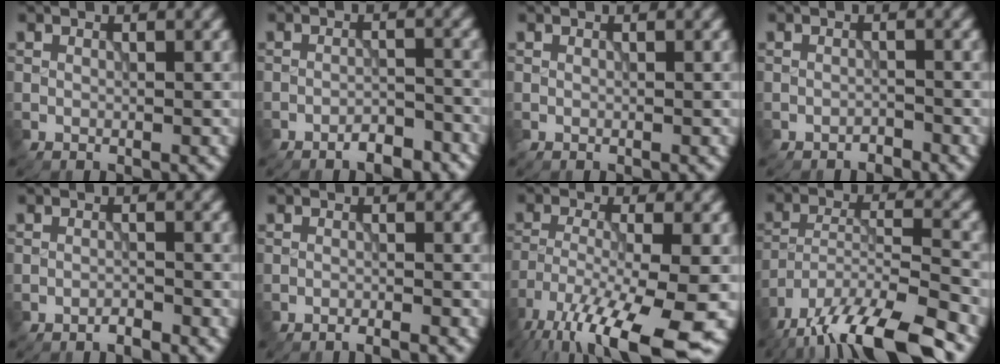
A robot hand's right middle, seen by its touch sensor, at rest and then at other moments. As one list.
[{"total": 2.9, "force": [-2.3, 0.8, 1.7], "torque": [-0.021, 0.007, -0.037]}, {"total": 0.0}, {"total": 0.9, "force": [-0.9, 0.1, 0.2], "torque": [0.000, 0.002, -0.017]}, {"total": 1.0, "force": [-0.9, 0.1, 0.4], "torque": [-0.005, 0.002, -0.019]}, {"total": 1.5, "force": [-1.3, 0.1, 0.7], "torque": [-0.002, -0.002, -0.029]}, {"total": 13.0, "force": [-8.4, 3.0, 9.4], "torque": [-0.182, -0.021, -0.135]}, {"total": 13.5, "force": [-10.9, 3.0, 7.4], "torque": [-0.129, -0.023, -0.177]}]